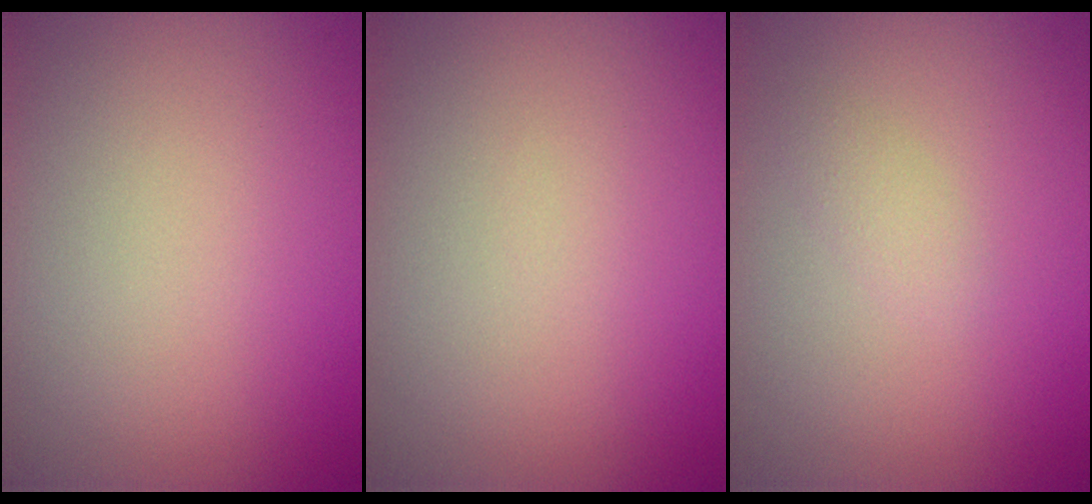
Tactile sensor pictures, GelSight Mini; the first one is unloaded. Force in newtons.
{"total": 0.0}
{"total": 1.0, "press": 1.0, "slide": 0.1}